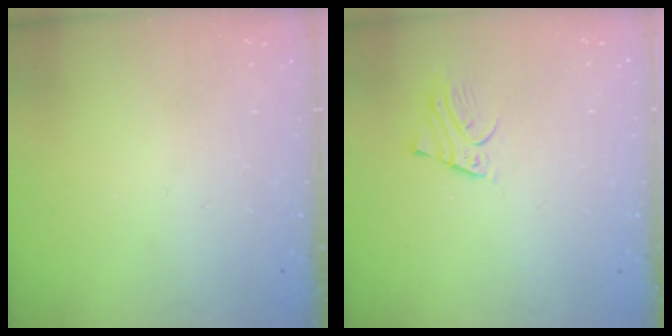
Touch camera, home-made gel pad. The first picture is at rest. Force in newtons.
{"total": 2.4, "press": 2.4, "slide": 0.1}